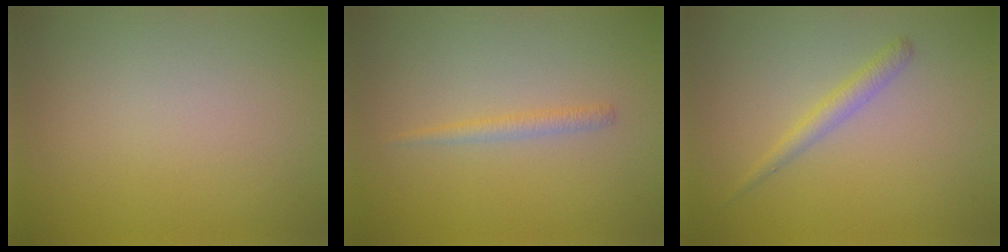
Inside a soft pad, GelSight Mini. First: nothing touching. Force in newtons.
{"total": 1.1, "press": 1.1, "slide": 0.1}
{"total": 1.6, "press": 1.6, "slide": 0.0}